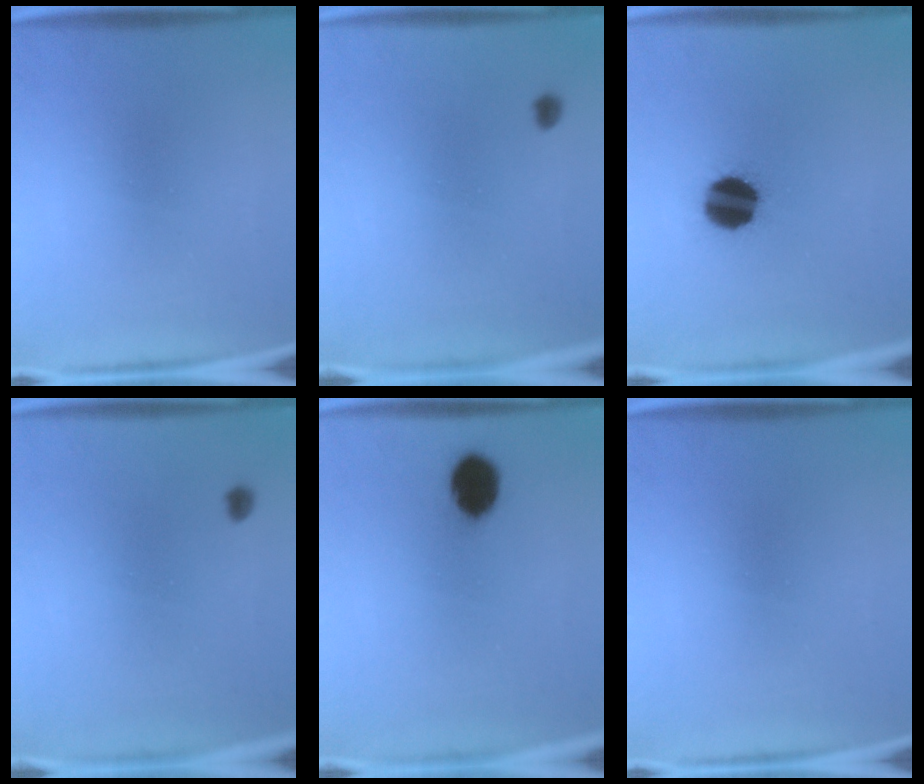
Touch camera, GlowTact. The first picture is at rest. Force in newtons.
{"total": 1.1}
{"total": 12.8}
{"total": 1.1}
{"total": 7.9}
{"total": 0.0}